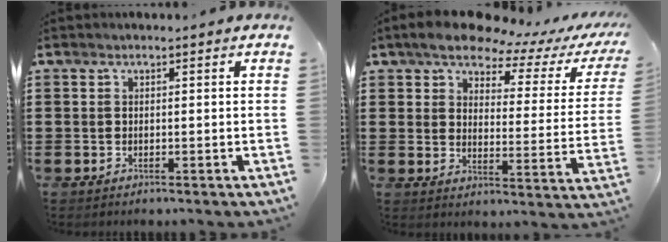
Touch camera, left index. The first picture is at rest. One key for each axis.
{"total": 6.5, "fx": 5.8, "fy": 1.7, "fz": 2.4, "tx": -0.065, "ty": -0.035, "tz": 0.097}